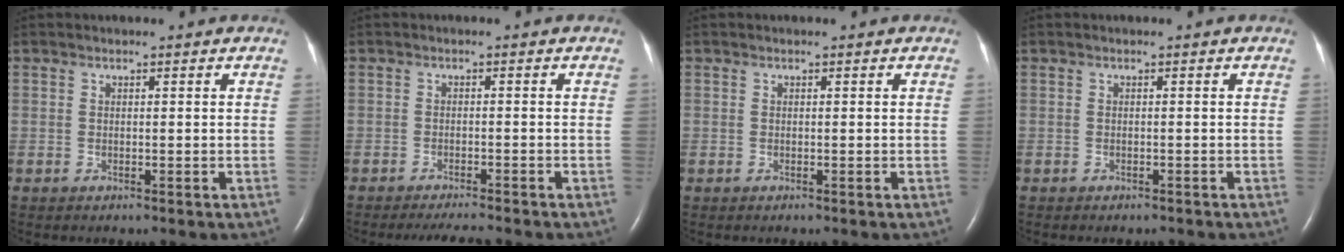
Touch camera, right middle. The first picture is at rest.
{"total": 4.4, "force": [-4.0, 0.1, 1.8], "torque": [-0.028, -0.014, -0.060]}
{"total": 0.0}
{"total": 1.5, "force": [-1.3, 0.4, 0.5], "torque": [-0.012, -0.005, -0.015]}